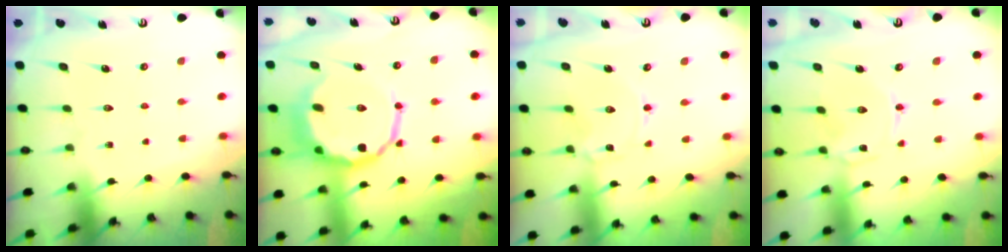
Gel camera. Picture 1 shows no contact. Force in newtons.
{"total": 11.3, "press": 10.8, "slide": 3.3}
{"total": 0.9, "press": 0.9, "slide": 0.1}
{"total": 0.8, "press": 0.8, "slide": 0.3}